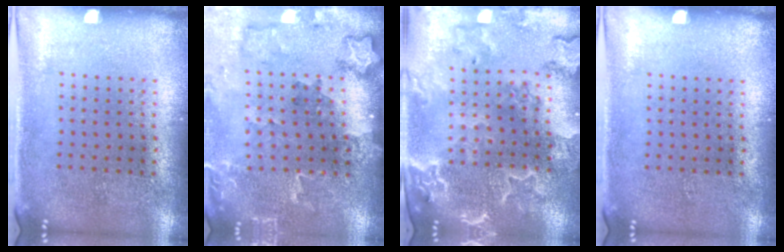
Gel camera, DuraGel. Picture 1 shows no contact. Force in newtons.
{"total": 1.8, "press": 1.8, "slide": 0.3}
{"total": 3.3, "press": 3.0, "slide": 1.4}
{"total": 0.0}